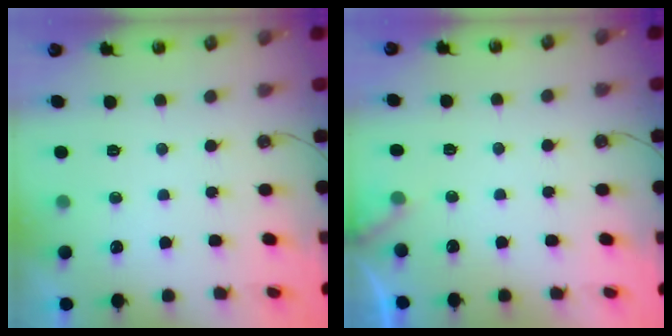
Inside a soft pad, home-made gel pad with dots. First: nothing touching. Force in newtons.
{"total": 5.3, "press": 5.3, "slide": 0.5}